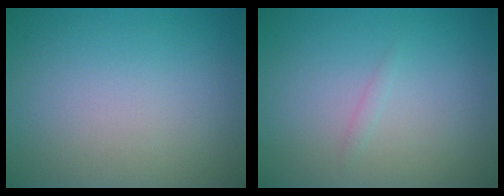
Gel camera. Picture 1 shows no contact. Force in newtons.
{"total": 0.5, "press": 0.5, "slide": 0.0}